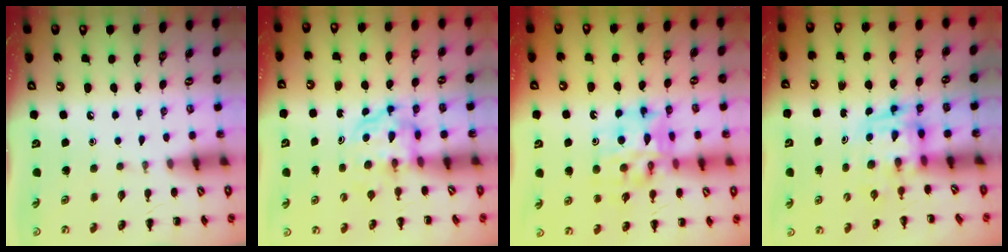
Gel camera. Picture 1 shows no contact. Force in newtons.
{"total": 3.7, "press": 3.7, "slide": 0.2}
{"total": 14.3, "press": 13.8, "slide": 3.8}
{"total": 3.9, "press": 3.8, "slide": 0.7}